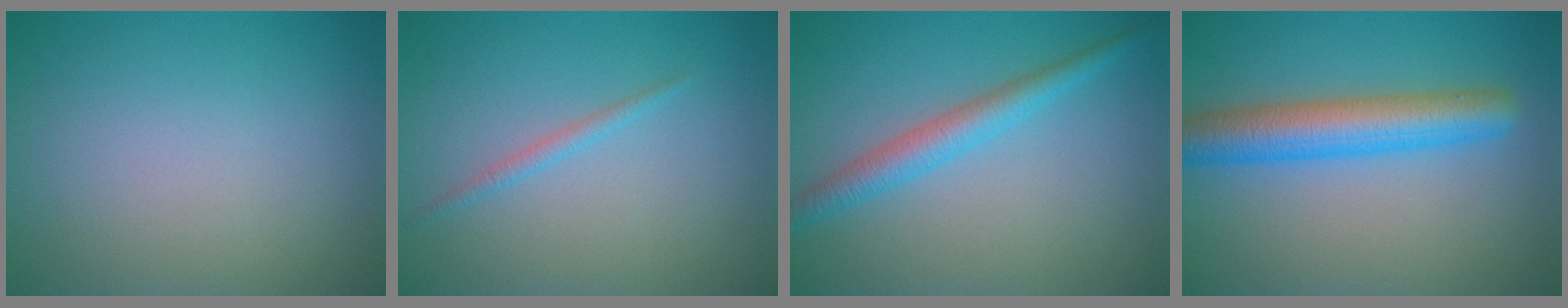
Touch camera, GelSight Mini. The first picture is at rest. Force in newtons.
{"total": 1.0, "press": 1.0, "slide": 0.1}
{"total": 3.0, "press": 3.0, "slide": 0.1}
{"total": 5.8, "press": 5.8, "slide": 0.1}